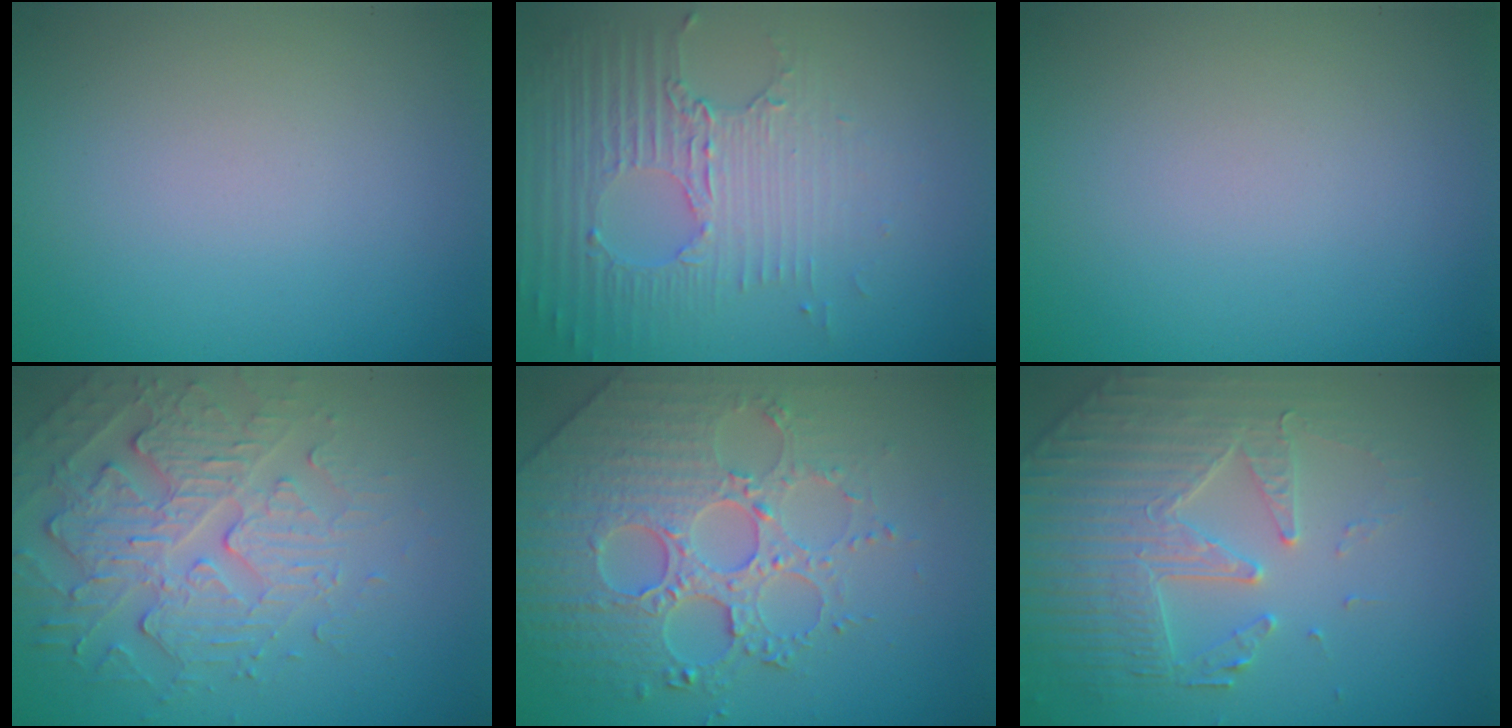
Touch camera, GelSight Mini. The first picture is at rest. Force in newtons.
{"total": 5.3, "press": 3.3, "slide": 4.1}
{"total": 0.0}
{"total": 4.7, "press": 4.2, "slide": 2.3}
{"total": 5.8, "press": 5.3, "slide": 2.4}
{"total": 4.4, "press": 4.2, "slide": 1.3}